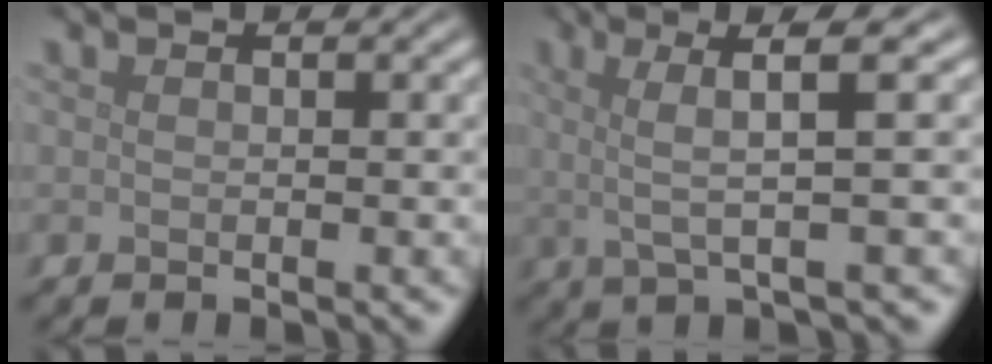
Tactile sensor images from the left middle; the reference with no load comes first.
{"total": 4.9, "force": [1.4, 0.7, 4.6], "torque": [-0.085, 0.012, 0.023]}